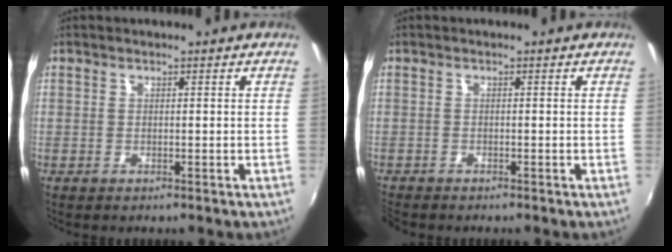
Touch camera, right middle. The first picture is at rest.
{"total": 2.0, "force": [-1.9, 0.4, 0.4], "torque": [-0.014, -0.014, -0.038]}